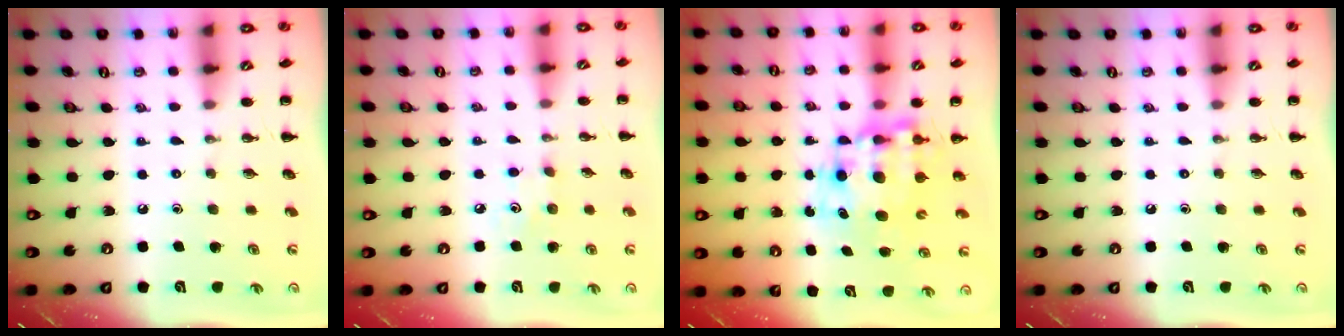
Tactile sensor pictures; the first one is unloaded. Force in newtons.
{"total": 3.4, "press": 3.3, "slide": 1.0}
{"total": 9.6, "press": 9.1, "slide": 3.0}
{"total": 0.0}